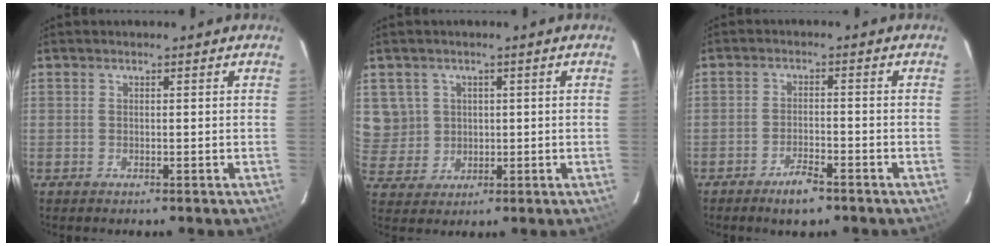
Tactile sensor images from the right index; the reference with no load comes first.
{"total": 7.0, "force": [2.0, 6.6, 1.2], "torque": [-0.030, 0.011, 0.056]}
{"total": 4.6, "force": [-3.4, 1.3, 2.8], "torque": [-0.064, -0.001, -0.058]}